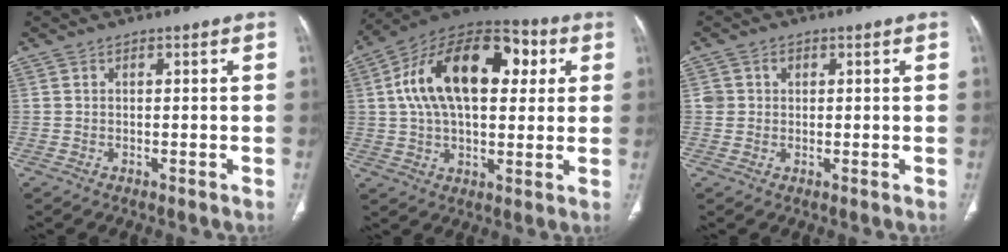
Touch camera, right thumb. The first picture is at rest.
{"total": 23.6, "force": [5.6, 13.1, 18.9], "torque": [-0.302, 0.025, 0.081]}
{"total": 2.7, "force": [0.6, 2.5, 0.7], "torque": [0.002, 0.002, 0.011]}